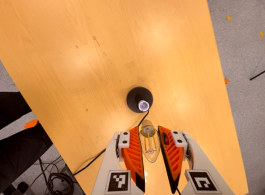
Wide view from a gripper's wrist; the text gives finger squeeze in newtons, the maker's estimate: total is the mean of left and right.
{"total": 11.1, "left": 10.7, "right": 11.4}